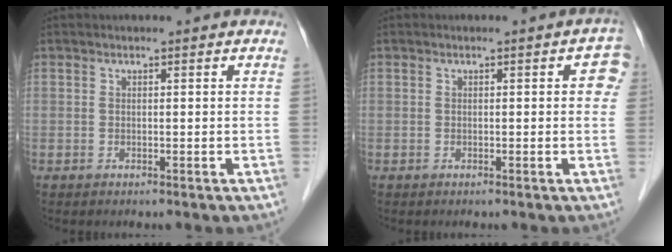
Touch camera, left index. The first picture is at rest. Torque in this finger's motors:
{"motor_torque": [0.87, -0.41, 0.36, 0.05]}